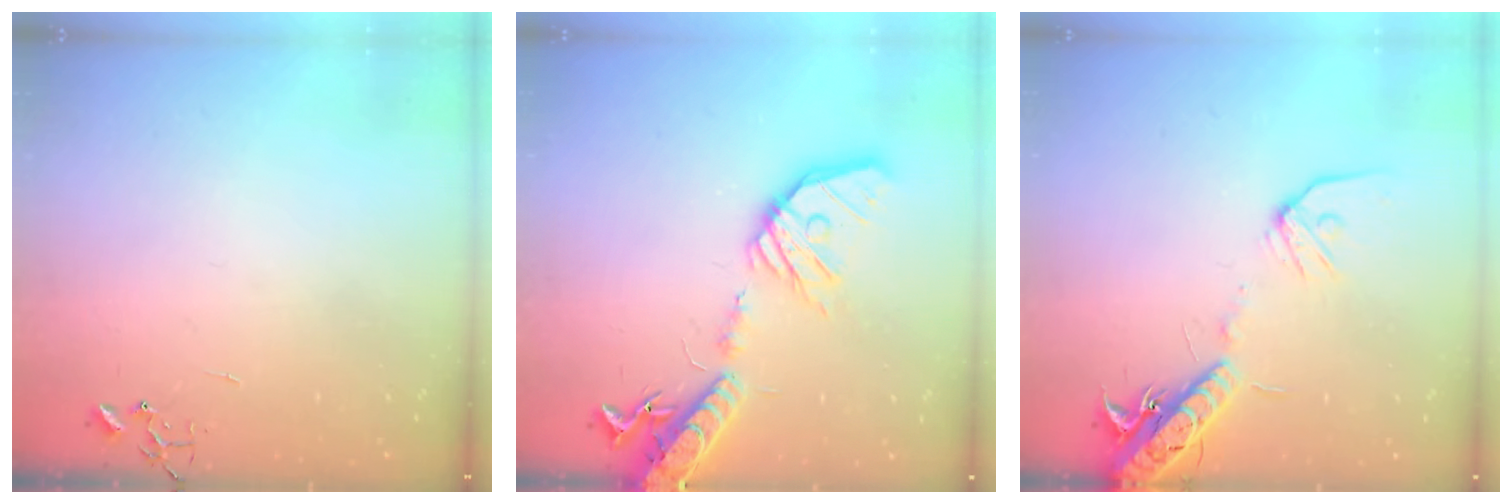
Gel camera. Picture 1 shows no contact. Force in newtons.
{"total": 22.7, "press": 22.4, "slide": 3.7}
{"total": 15.1, "press": 14.7, "slide": 3.3}